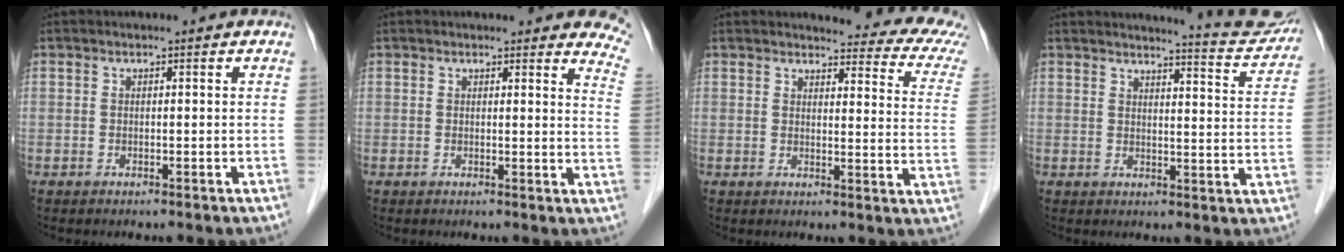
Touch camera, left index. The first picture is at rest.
{"total": 9.0, "force": [8.2, 2.1, 2.9], "torque": [-0.002, -0.033, 0.054]}
{"total": 13.0, "force": [12.0, 1.9, 4.5], "torque": [-0.028, -0.057, 0.099]}
{"total": 10.1, "force": [9.9, 0.4, 1.9], "torque": [-0.019, -0.037, 0.101]}